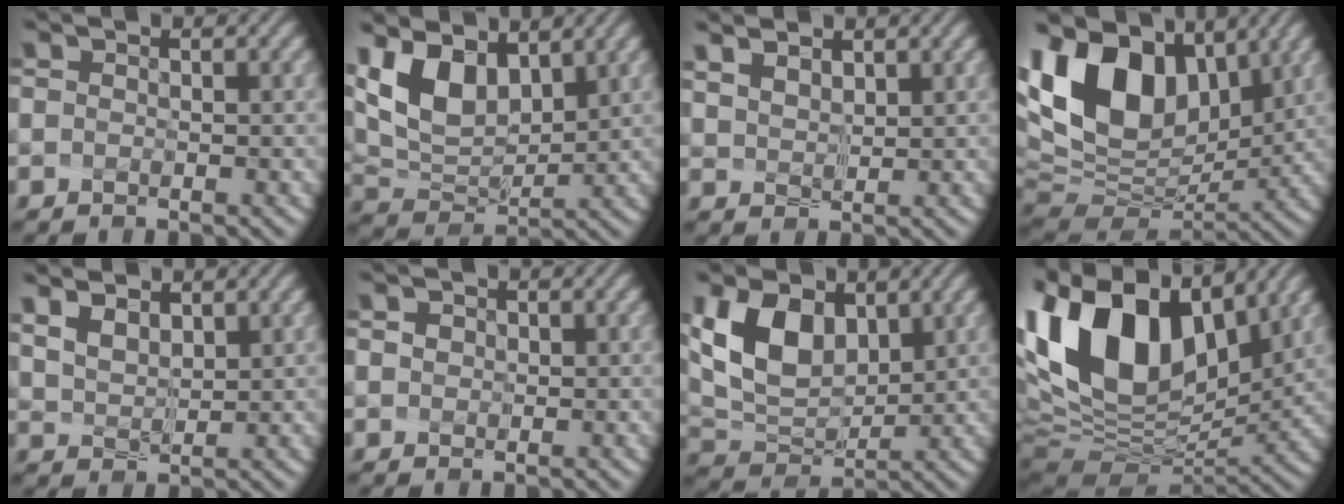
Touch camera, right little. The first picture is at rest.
{"total": 6.7, "force": [3.5, 3.6, 4.5], "torque": [-0.105, 0.001, 0.073]}
{"total": 3.9, "force": [2.9, 1.8, 1.8], "torque": [-0.058, 0.020, 0.060]}
{"total": 14.8, "force": [5.6, 9.2, 10.2], "torque": [-0.205, 0.030, 0.105]}
{"total": 5.0, "force": [3.6, 2.4, 2.5], "torque": [-0.074, 0.023, 0.069]}
{"total": 1.7, "force": [0.7, 1.4, 0.7], "torque": [-0.003, 0.023, -0.001]}
{"total": 6.5, "force": [2.5, 3.9, 4.5], "torque": [-0.097, -0.005, 0.054]}
{"total": 15.4, "force": [6.2, 9.2, 10.8], "torque": [-0.221, 0.035, 0.115]}